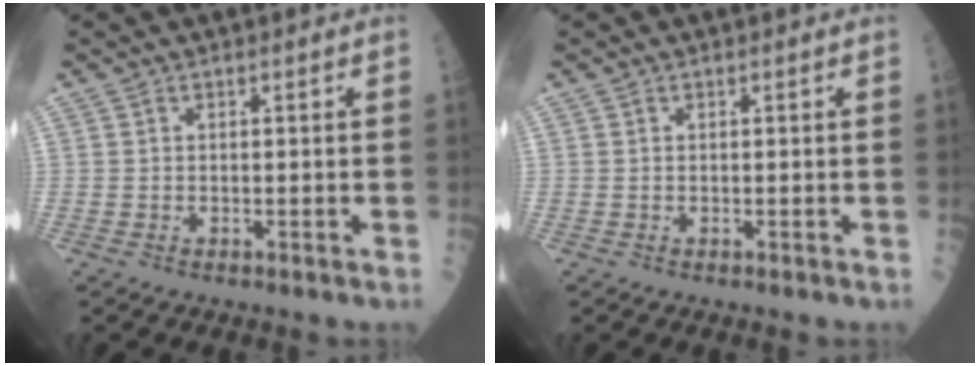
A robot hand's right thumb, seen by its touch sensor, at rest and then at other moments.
{"total": 0.0}